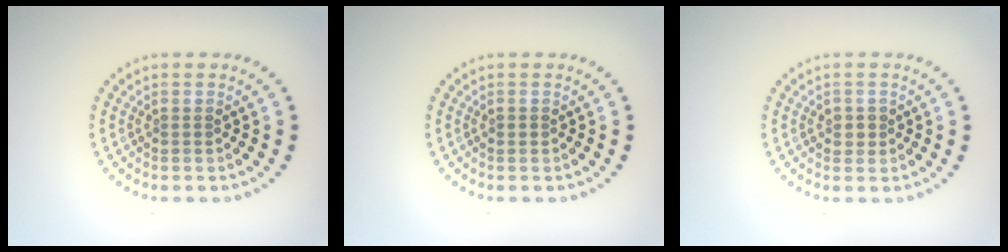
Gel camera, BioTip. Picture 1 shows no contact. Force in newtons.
{"total": 0.8, "press": 0.7, "slide": 0.1}
{"total": 1.2, "press": 1.1, "slide": 0.5}